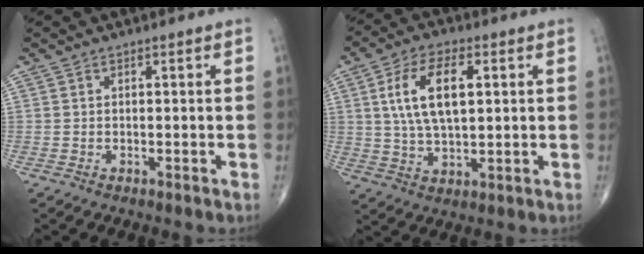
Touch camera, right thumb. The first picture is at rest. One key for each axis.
{"total": 11.9, "fx": 2.8, "fy": 5.7, "fz": 10.0, "tx": -0.182, "ty": 0.001, "tz": 0.054}